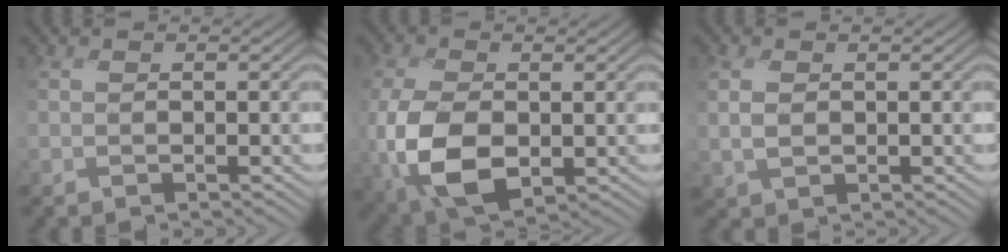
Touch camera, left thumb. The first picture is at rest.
{"total": 9.8, "force": [-2.7, 5.9, 7.3], "torque": [-0.199, -0.030, -0.046]}
{"total": 2.6, "force": [0.0, 1.8, 1.9], "torque": [-0.048, -0.002, 0.000]}